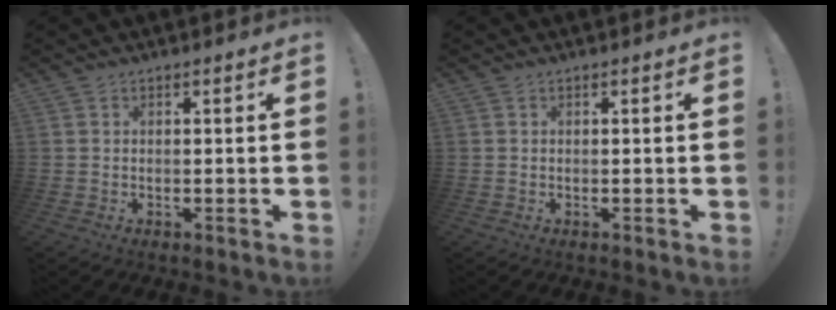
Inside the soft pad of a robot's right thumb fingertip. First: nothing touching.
{"total": 0.0}